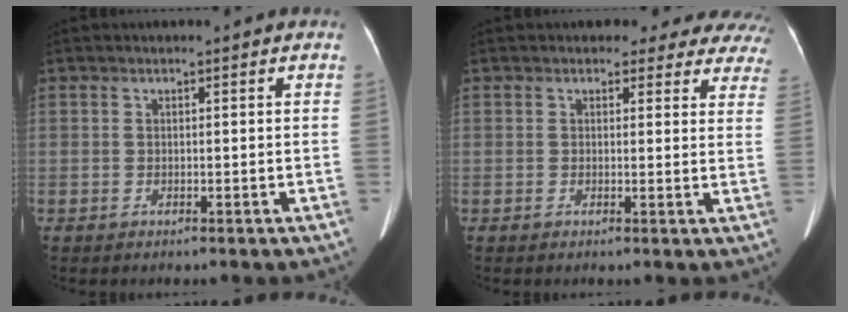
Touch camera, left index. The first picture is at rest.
{"total": 12.6, "force": [11.6, 4.8, 1.2], "torque": [0.034, -0.032, 0.088]}